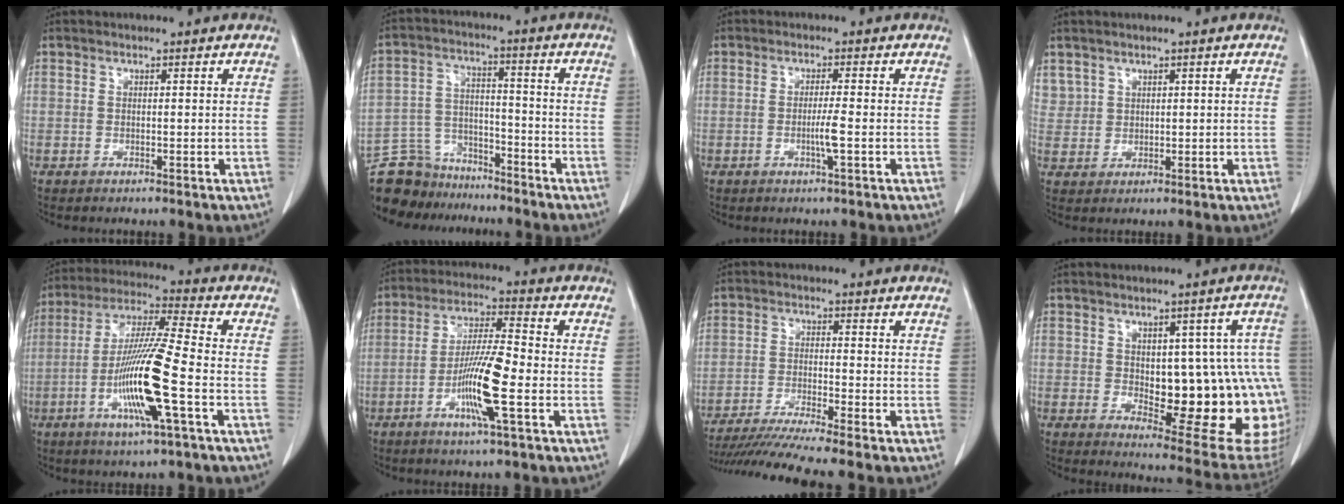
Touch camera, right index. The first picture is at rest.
{"total": 13.5, "force": [-12.1, 5.9, 0.9], "torque": [-0.029, 0.056, -0.213]}
{"total": 2.7, "force": [-0.8, -0.4, 2.6], "torque": [-0.049, -0.004, -0.014]}
{"total": 3.3, "force": [2.1, 2.6, 0.2], "torque": [0.004, 0.007, 0.046]}
{"total": 14.6, "force": [-4.5, 0.0, 13.9], "torque": [-0.279, -0.012, -0.088]}
{"total": 10.5, "force": [-3.4, 0.3, 10.0], "torque": [-0.192, -0.007, -0.068]}
{"total": 10.8, "force": [-9.3, -1.9, 5.2], "torque": [-0.072, -0.028, -0.152]}
{"total": 19.6, "force": [-1.3, 7.2, 18.2], "torque": [-0.156, 0.022, 0.013]}